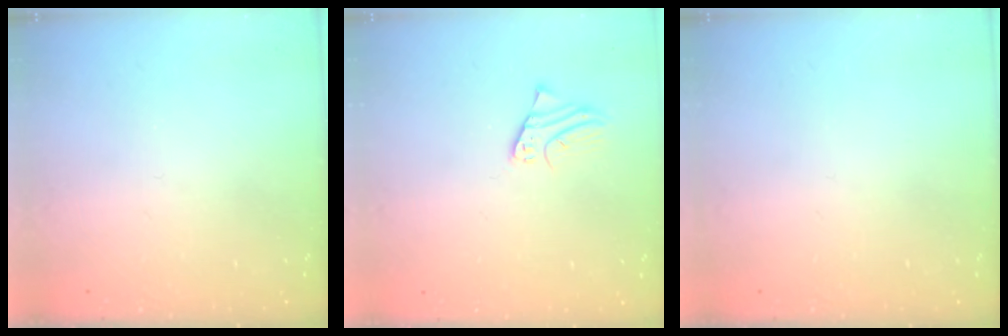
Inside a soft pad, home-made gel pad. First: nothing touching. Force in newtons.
{"total": 2.0, "press": 2.0, "slide": 0.1}
{"total": 0.0}